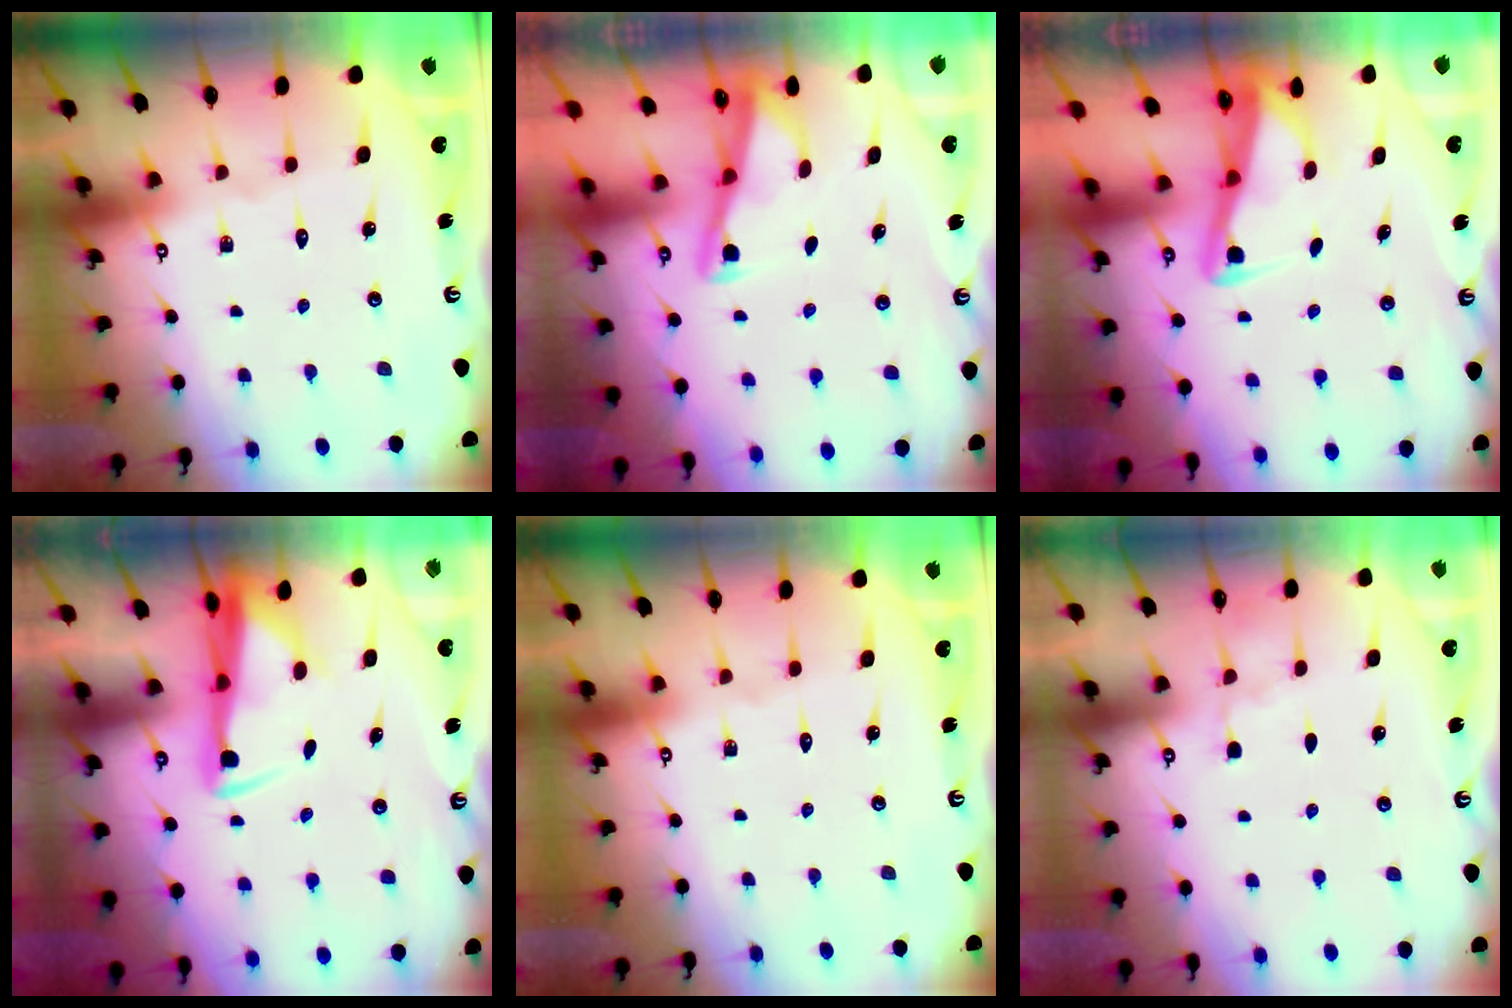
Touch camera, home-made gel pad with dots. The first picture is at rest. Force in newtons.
{"total": 2.9, "press": 2.9, "slide": 0.2}
{"total": 2.7, "press": 2.7, "slide": 0.4}
{"total": 3.3, "press": 3.3, "slide": 0.8}
{"total": 0.0}
{"total": 2.1, "press": 2.1, "slide": 0.4}